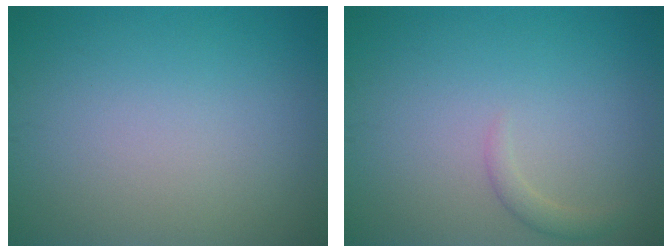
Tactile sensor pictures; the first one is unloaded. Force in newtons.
{"total": 1.2, "press": 1.2, "slide": 0.1}